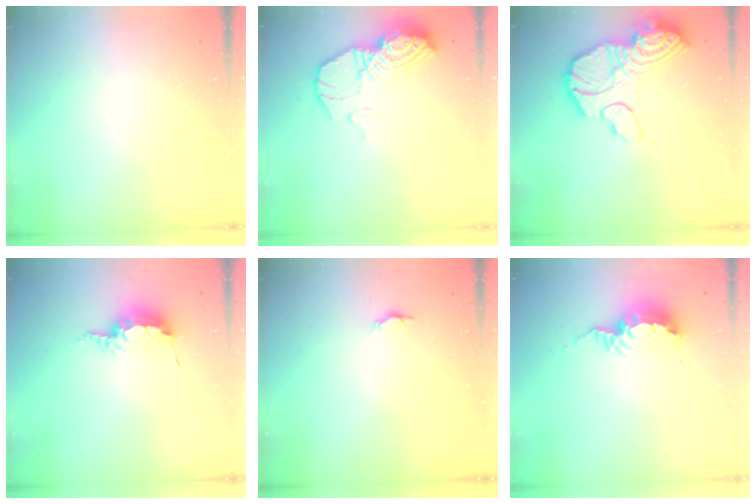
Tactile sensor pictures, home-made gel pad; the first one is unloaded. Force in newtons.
{"total": 13.2, "press": 13.1, "slide": 1.2}
{"total": 22.0, "press": 21.9, "slide": 2.4}
{"total": 8.6, "press": 8.5, "slide": 0.7}
{"total": 4.0, "press": 3.7, "slide": 1.6}
{"total": 10.0, "press": 10.0, "slide": 1.1}